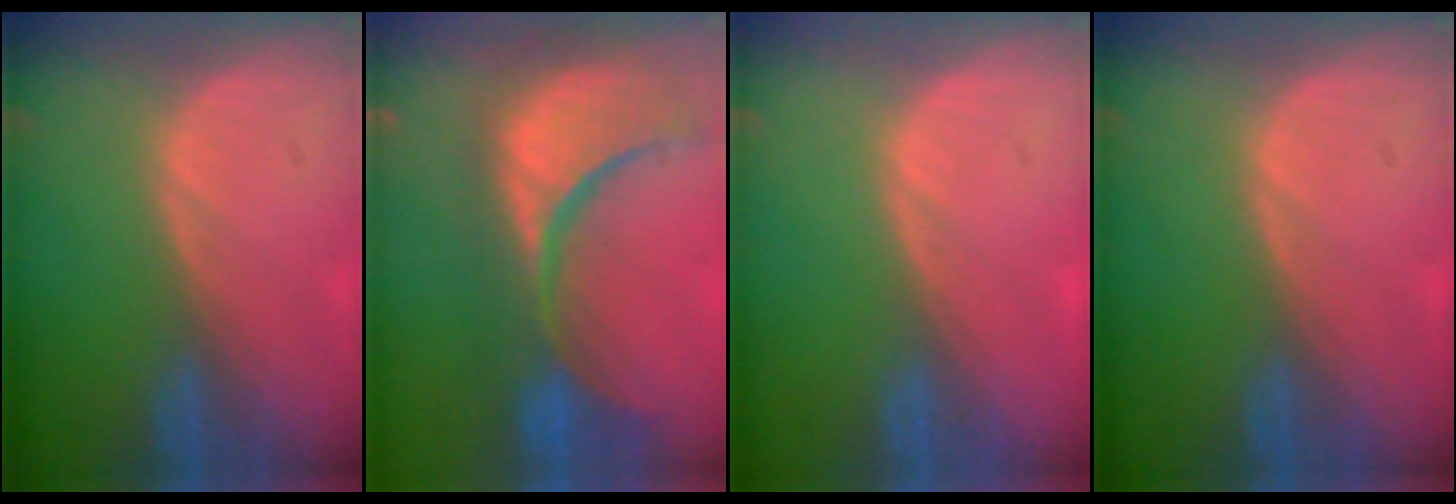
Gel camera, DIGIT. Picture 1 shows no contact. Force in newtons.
{"total": 15.3, "press": 12.2, "slide": 9.3}
{"total": 0.0}
{"total": 0.0}